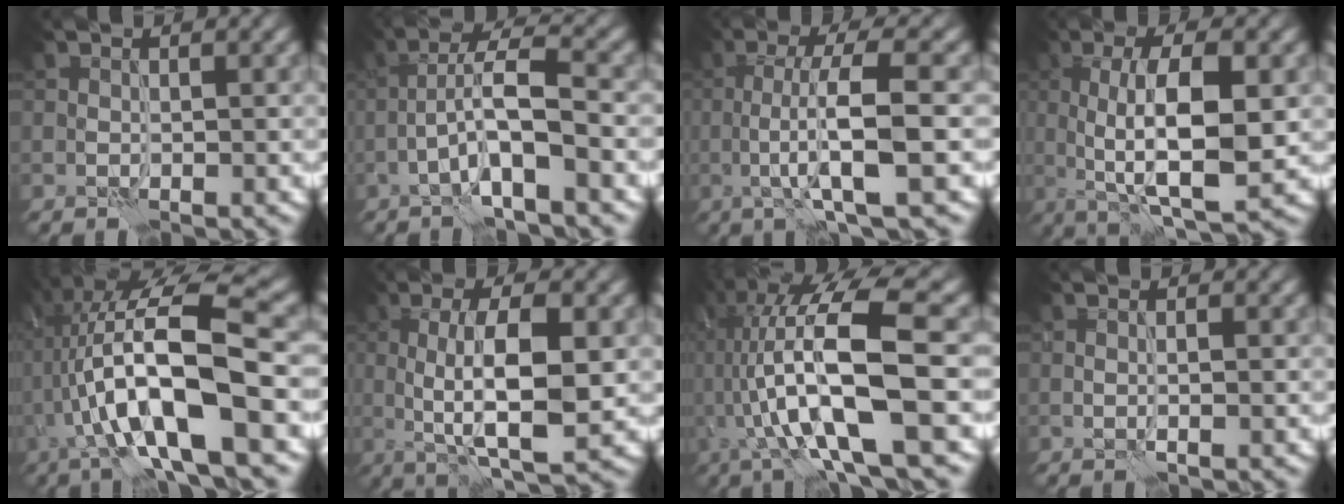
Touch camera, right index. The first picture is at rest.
{"total": 5.5, "force": [-2.1, 0.9, 5.0], "torque": [-0.091, 0.021, -0.044]}
{"total": 6.8, "force": [-1.3, 1.1, 6.6], "torque": [-0.111, 0.014, -0.028]}
{"total": 9.3, "force": [0.3, 2.8, 8.8], "torque": [-0.138, 0.002, 0.006]}
{"total": 13.6, "force": [-1.8, 3.6, 13.0], "torque": [-0.238, 0.023, -0.027]}
{"total": 8.2, "force": [0.1, 2.4, 7.8], "torque": [-0.126, 0.002, 0.003]}
{"total": 14.7, "force": [-0.3, 3.7, 14.3], "torque": [-0.255, 0.029, 0.005]}
{"total": 0.8, "force": [-0.1, 0.1, 0.8], "torque": [-0.014, -0.003, -0.004]}